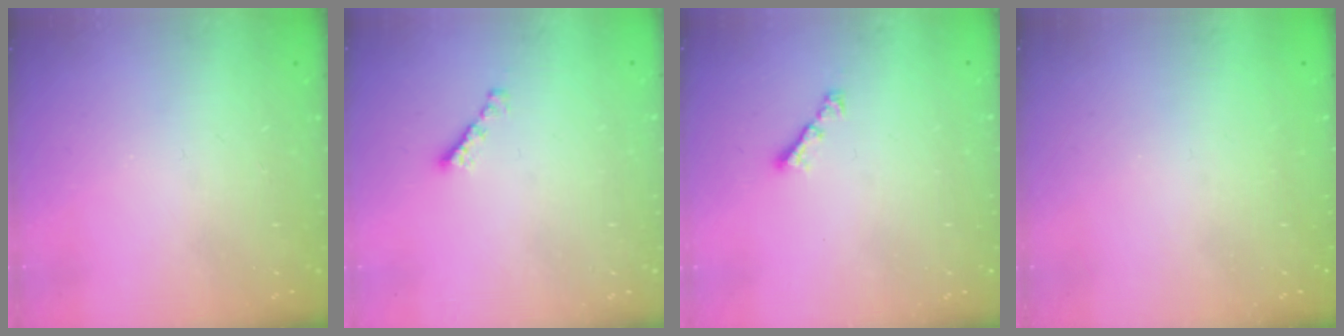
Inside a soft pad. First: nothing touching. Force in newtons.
{"total": 2.3, "press": 2.2, "slide": 0.4}
{"total": 2.8, "press": 2.8, "slide": 0.7}
{"total": 1.3, "press": 1.3, "slide": 0.2}